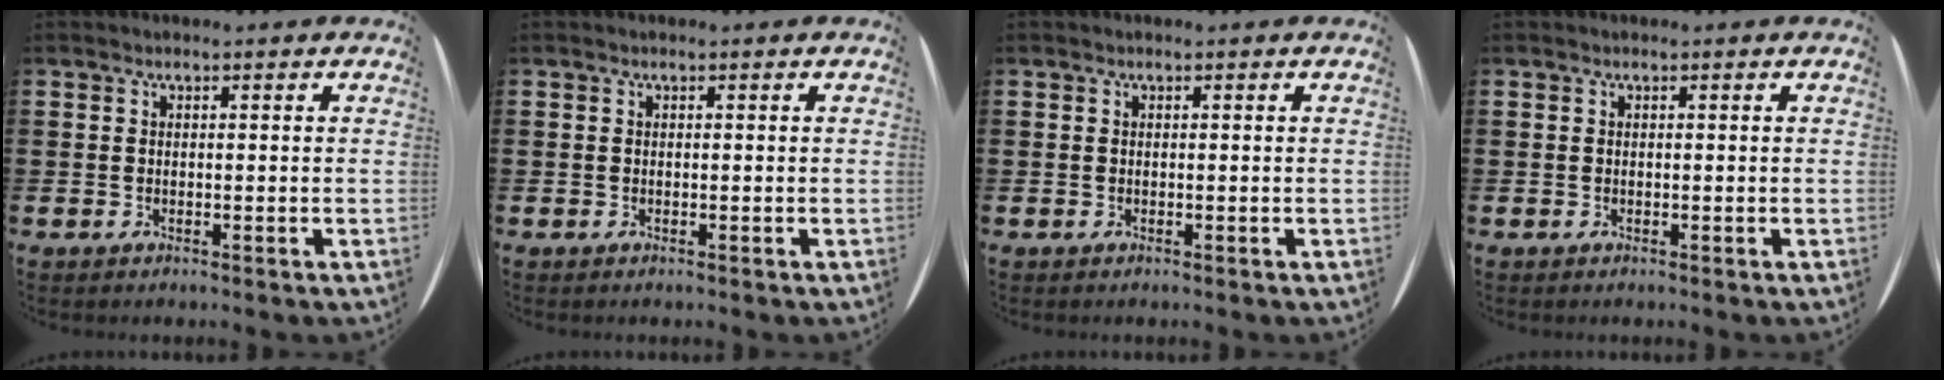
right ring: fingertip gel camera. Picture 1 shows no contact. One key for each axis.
{"total": 0.0}
{"total": 0.0}
{"total": 0.0}